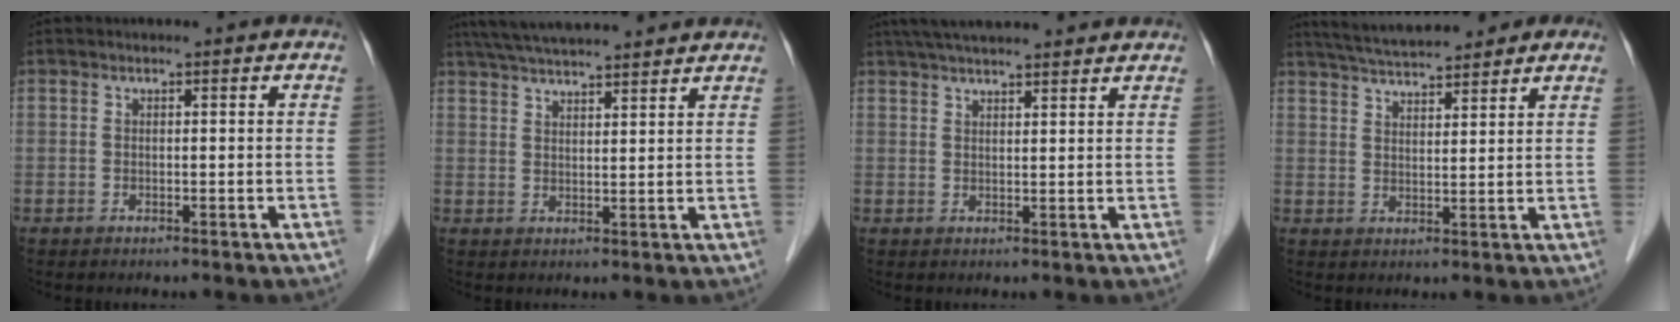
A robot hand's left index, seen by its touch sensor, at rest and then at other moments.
{"total": 13.0, "force": [11.7, 1.2, 5.6], "torque": [-0.101, 0.040, 0.178]}
{"total": 12.5, "force": [11.0, 1.6, 5.8], "torque": [-0.094, 0.046, 0.158]}
{"total": 10.7, "force": [9.5, 1.8, 4.6], "torque": [-0.079, 0.023, 0.143]}